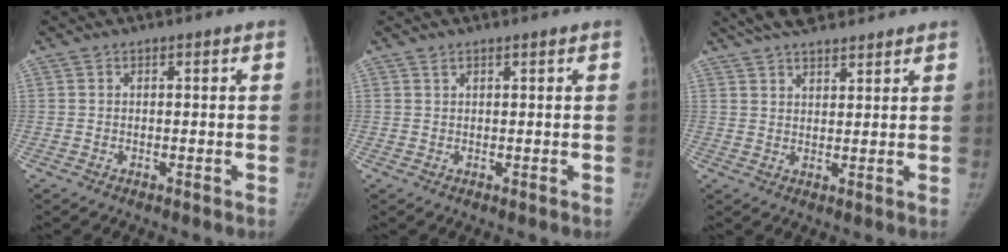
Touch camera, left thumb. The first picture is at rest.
{"total": 0.8, "force": [0.6, 0.3, 0.4], "torque": [-0.009, 0.003, 0.012]}
{"total": 9.5, "force": [7.8, 3.2, 4.4], "torque": [-0.053, -0.001, 0.134]}